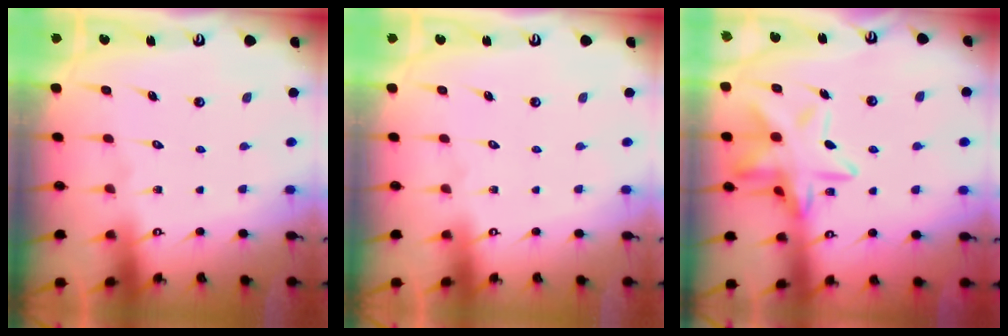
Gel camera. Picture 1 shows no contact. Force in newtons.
{"total": 0.0}
{"total": 16.0, "press": 15.9, "slide": 1.2}